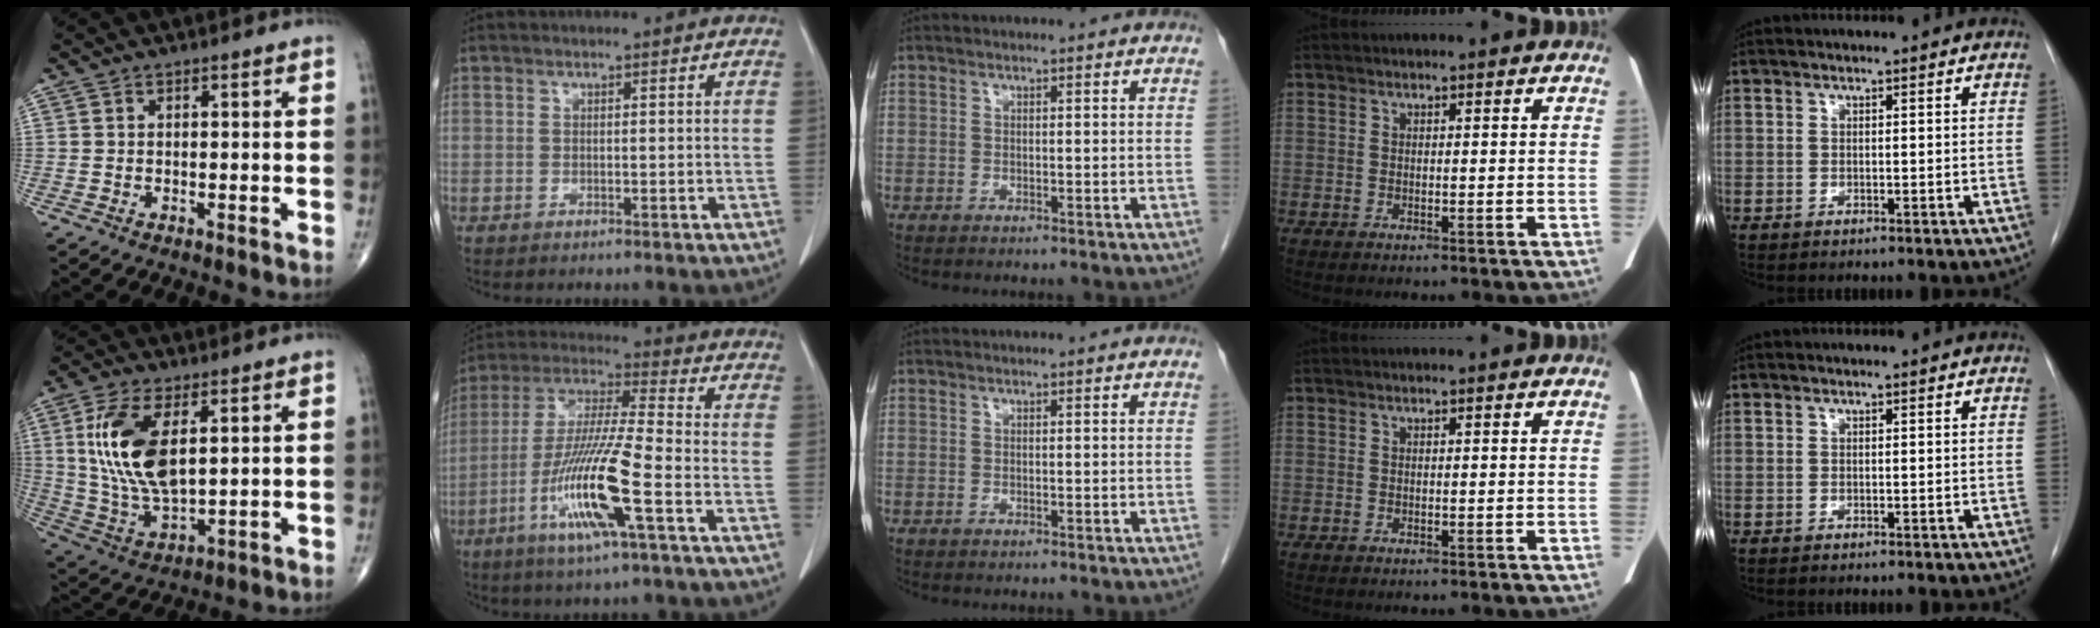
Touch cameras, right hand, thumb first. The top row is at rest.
{"thumb": {"total": 15.6, "force": [4.1, 7.3, 13.1], "torque": [-0.264, -0.018, 0.089]}, "index": {"total": 15.0, "force": [-5.6, 0.2, 13.9], "torque": [-0.285, -0.016, -0.111]}}